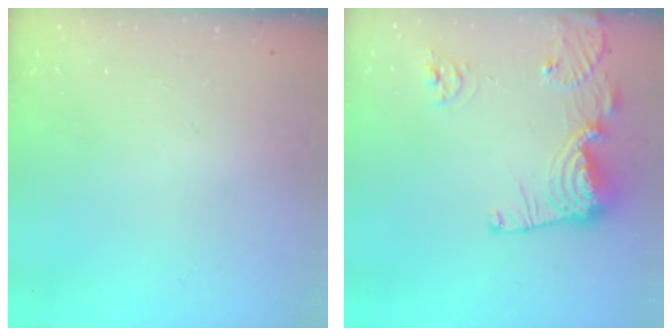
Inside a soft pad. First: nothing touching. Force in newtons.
{"total": 15.3, "press": 15.2, "slide": 1.7}